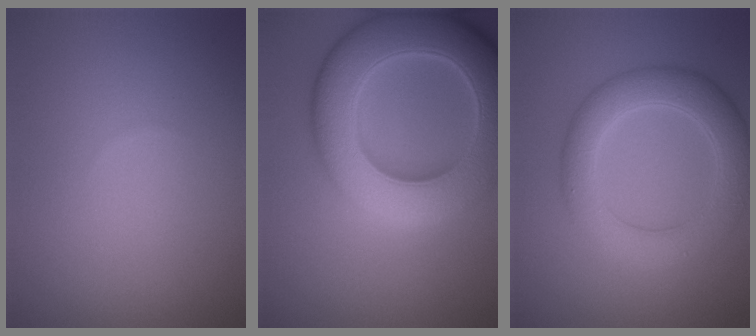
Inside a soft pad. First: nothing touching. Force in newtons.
{"total": 11.6, "press": 11.6, "slide": 0.3}
{"total": 5.4, "press": 5.4, "slide": 0.2}